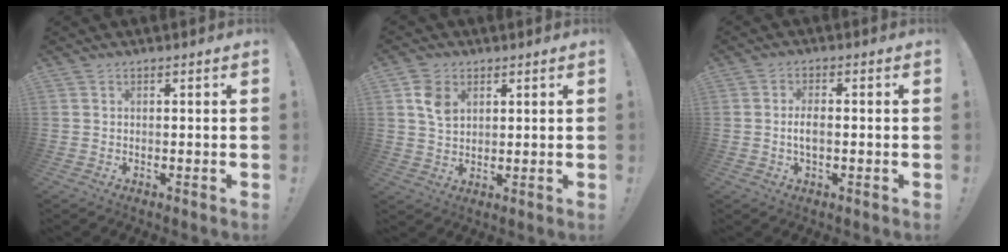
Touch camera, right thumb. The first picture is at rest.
{"total": 7.0, "force": [2.9, 4.9, 4.1], "torque": [-0.067, -0.001, 0.057]}
{"total": 4.4, "force": [-0.8, 1.9, 3.9], "torque": [-0.074, 0.006, -0.015]}